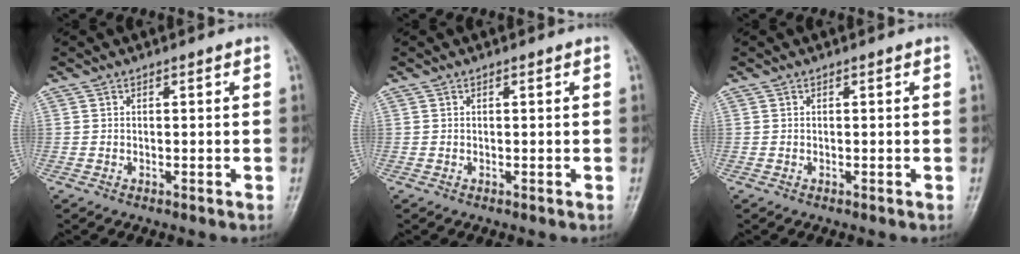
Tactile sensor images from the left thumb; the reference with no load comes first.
{"total": 0.0}
{"total": 0.0}